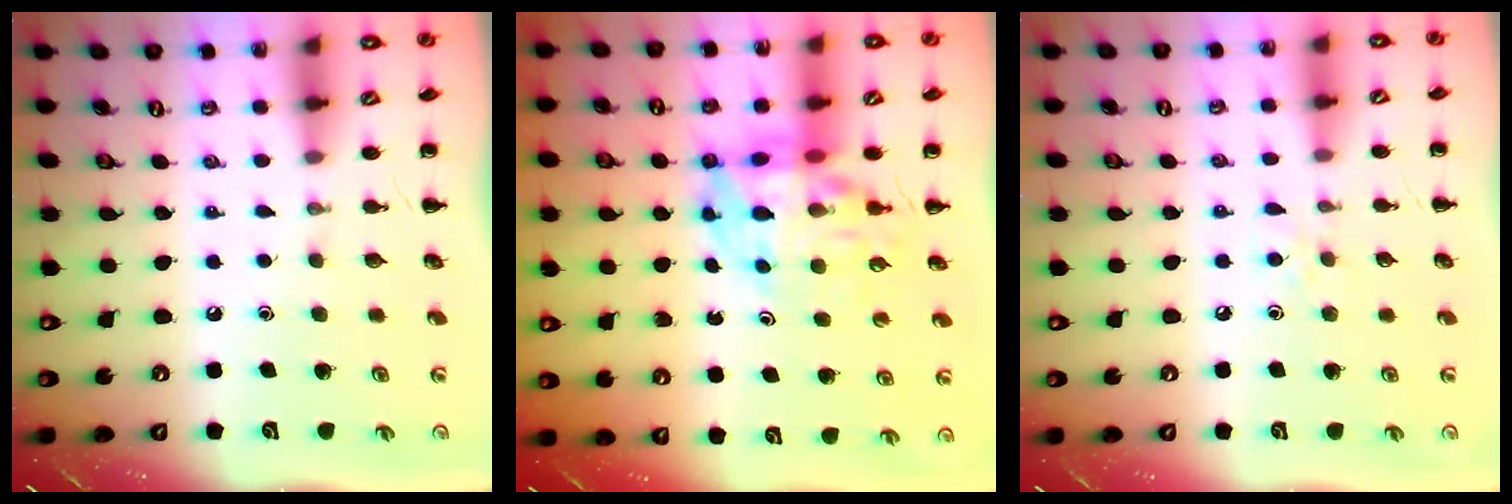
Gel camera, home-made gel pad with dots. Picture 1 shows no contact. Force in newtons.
{"total": 13.5, "press": 13.0, "slide": 3.4}
{"total": 4.8, "press": 4.5, "slide": 1.7}